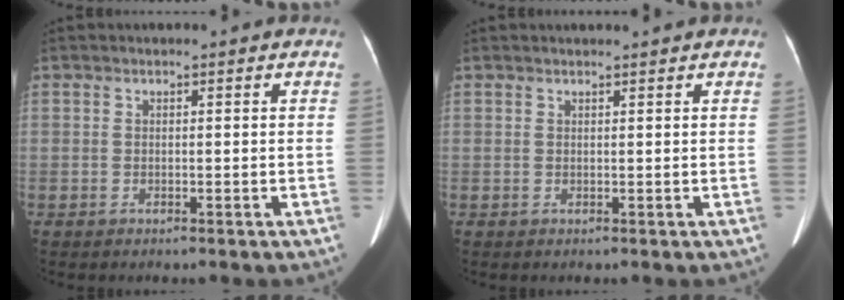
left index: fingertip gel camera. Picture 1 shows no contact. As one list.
[{"total": 2.9, "force": [2.7, 0.1, 1.1], "torque": [-0.016, 0.019, 0.033]}]